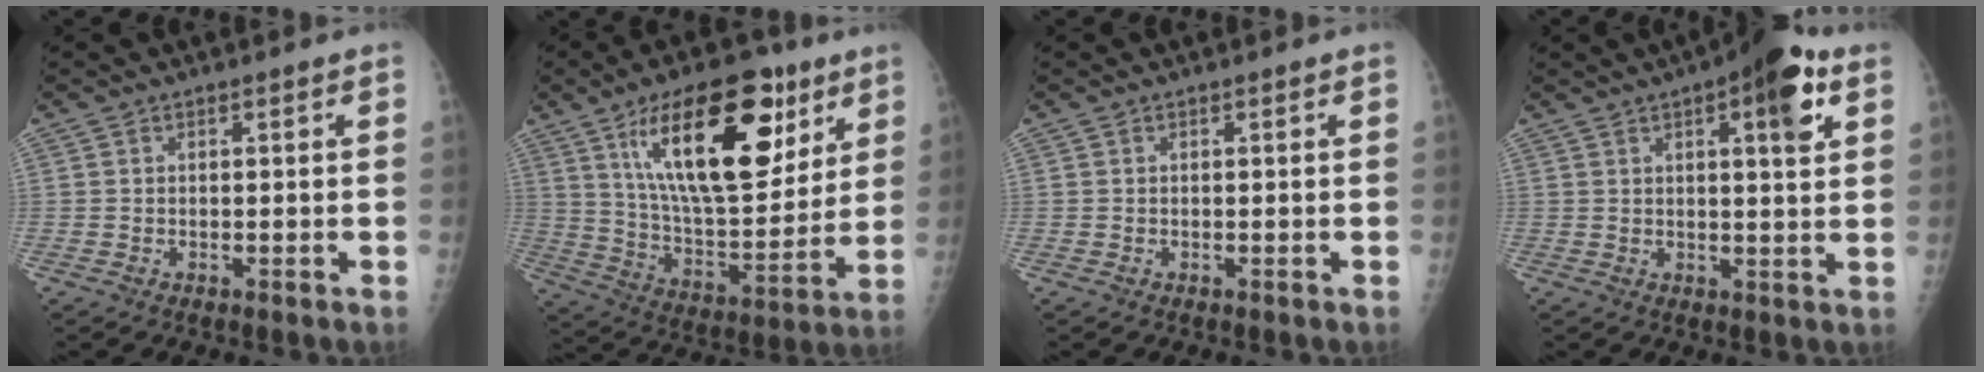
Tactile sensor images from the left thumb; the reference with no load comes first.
{"total": 25.5, "force": [11.9, 10.9, 19.7], "torque": [-0.279, -0.044, 0.200]}
{"total": 0.0}
{"total": 9.9, "force": [4.4, 2.9, 8.4], "torque": [-0.100, -0.010, 0.054]}